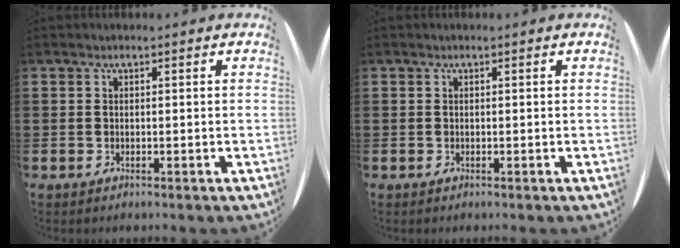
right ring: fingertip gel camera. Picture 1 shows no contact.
{"total": 0.0}